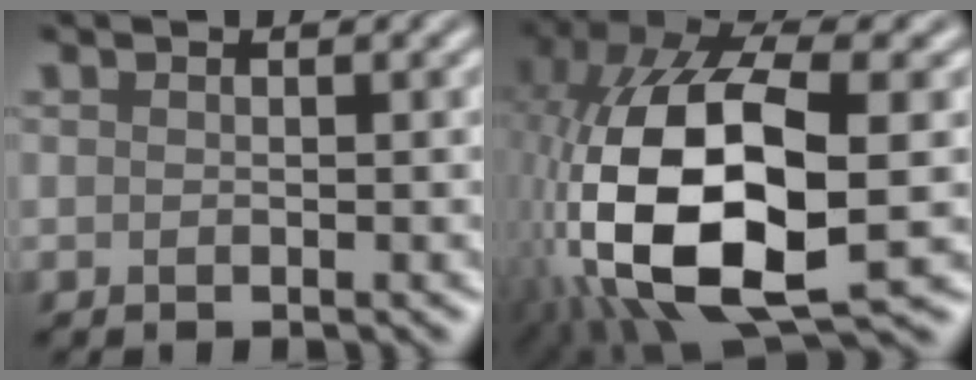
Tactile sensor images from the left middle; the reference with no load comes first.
{"total": 15.7, "force": [-1.9, 8.1, 13.3], "torque": [-0.289, -0.011, -0.027]}